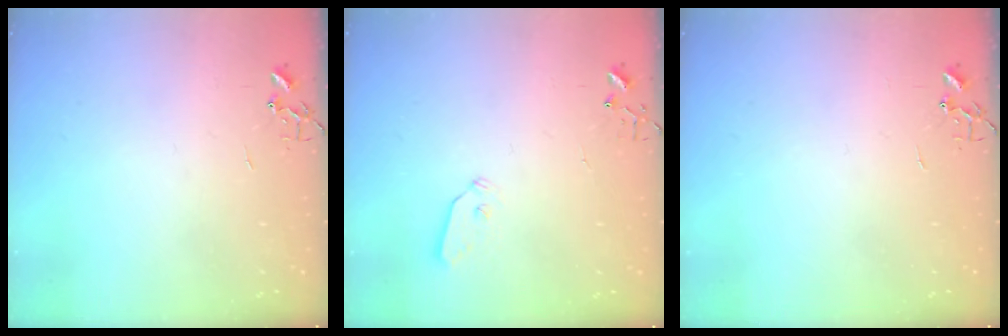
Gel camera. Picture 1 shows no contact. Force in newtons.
{"total": 4.3, "press": 4.3, "slide": 0.3}
{"total": 0.0}